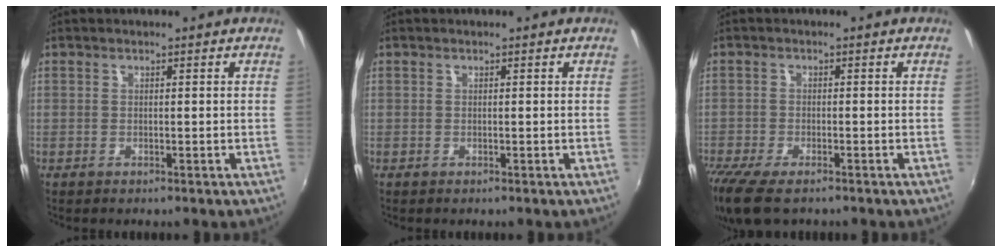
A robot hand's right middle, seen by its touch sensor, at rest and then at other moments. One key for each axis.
{"total": 0.0}
{"total": 9.5, "fx": -7.3, "fy": 2.2, "fz": 5.7, "tx": -0.138, "ty": -0.053, "tz": -0.137}